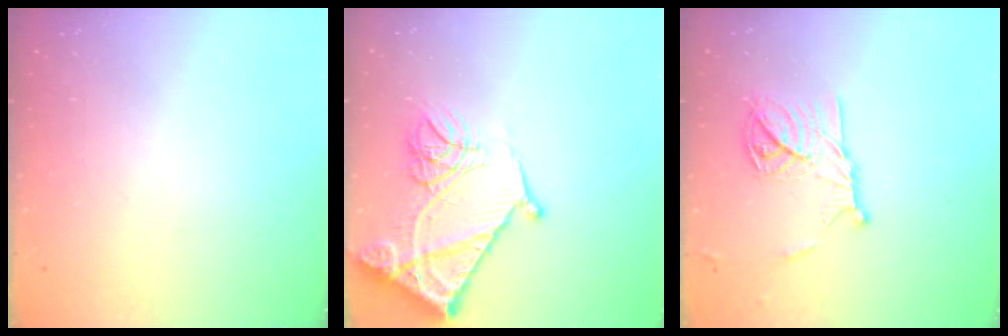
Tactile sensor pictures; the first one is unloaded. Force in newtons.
{"total": 19.3, "press": 19.2, "slide": 2.1}
{"total": 14.3, "press": 14.2, "slide": 0.5}